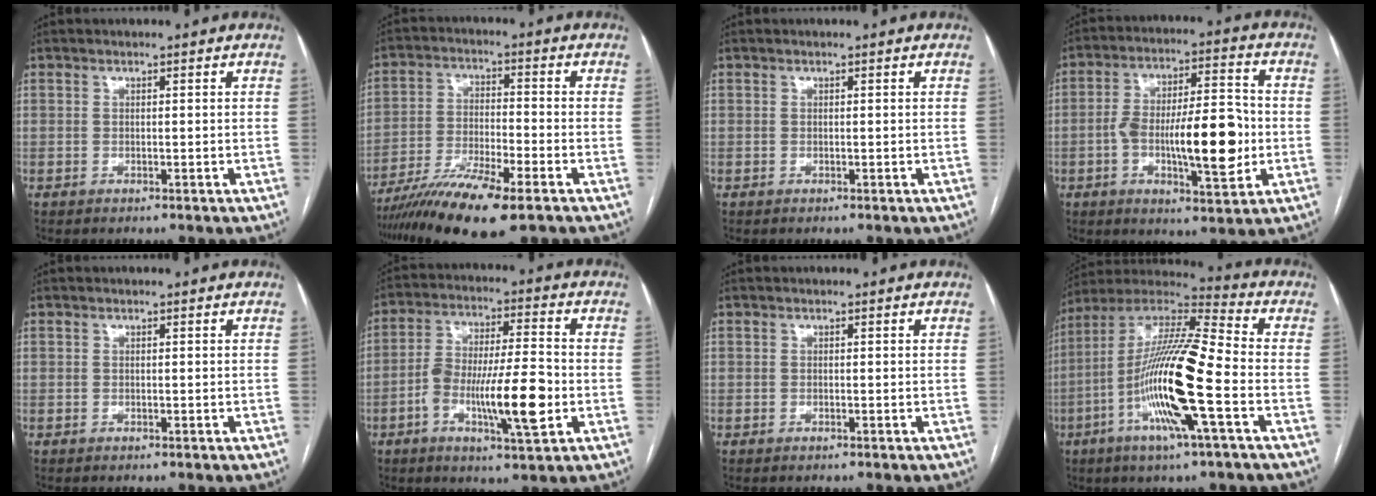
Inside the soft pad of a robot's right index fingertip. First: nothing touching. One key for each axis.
{"total": 13.0, "fx": -8.9, "fy": 1.6, "fz": 9.4, "tx": -0.172, "ty": -0.029, "tz": -0.156}
{"total": 0.0}
{"total": 15.1, "fx": -2.5, "fy": 4.2, "fz": 14.3, "tx": -0.237, "ty": 0.019, "tz": -0.034}
{"total": 0.0}
{"total": 13.1, "fx": -3.8, "fy": 2.3, "fz": 12.3, "tx": -0.224, "ty": 0.006, "tz": -0.061}
{"total": 0.0}
{"total": 18.9, "fx": -5.2, "fy": 1.0, "fz": 18.2, "tx": -0.361, "ty": -0.008, "tz": -0.102}